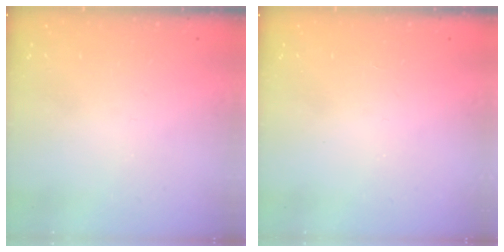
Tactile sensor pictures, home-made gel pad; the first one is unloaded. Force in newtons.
{"total": 2.8, "press": 2.8, "slide": 0.4}